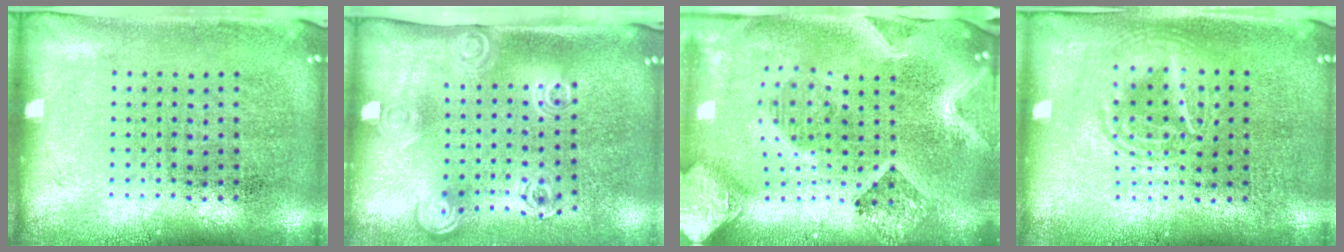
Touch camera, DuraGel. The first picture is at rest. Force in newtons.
{"total": 2.0, "press": 1.4, "slide": 1.4}
{"total": 4.1, "press": 3.2, "slide": 2.5}
{"total": 1.4, "press": 1.4, "slide": 0.1}